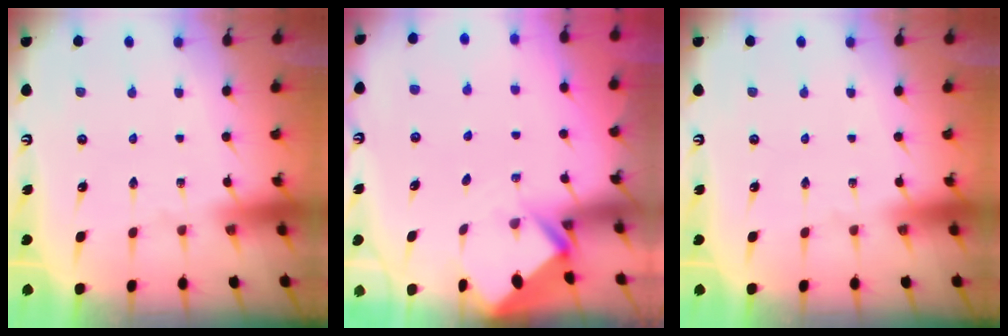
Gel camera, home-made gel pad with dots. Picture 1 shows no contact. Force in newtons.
{"total": 2.0, "press": 2.0, "slide": 0.2}
{"total": 0.0}